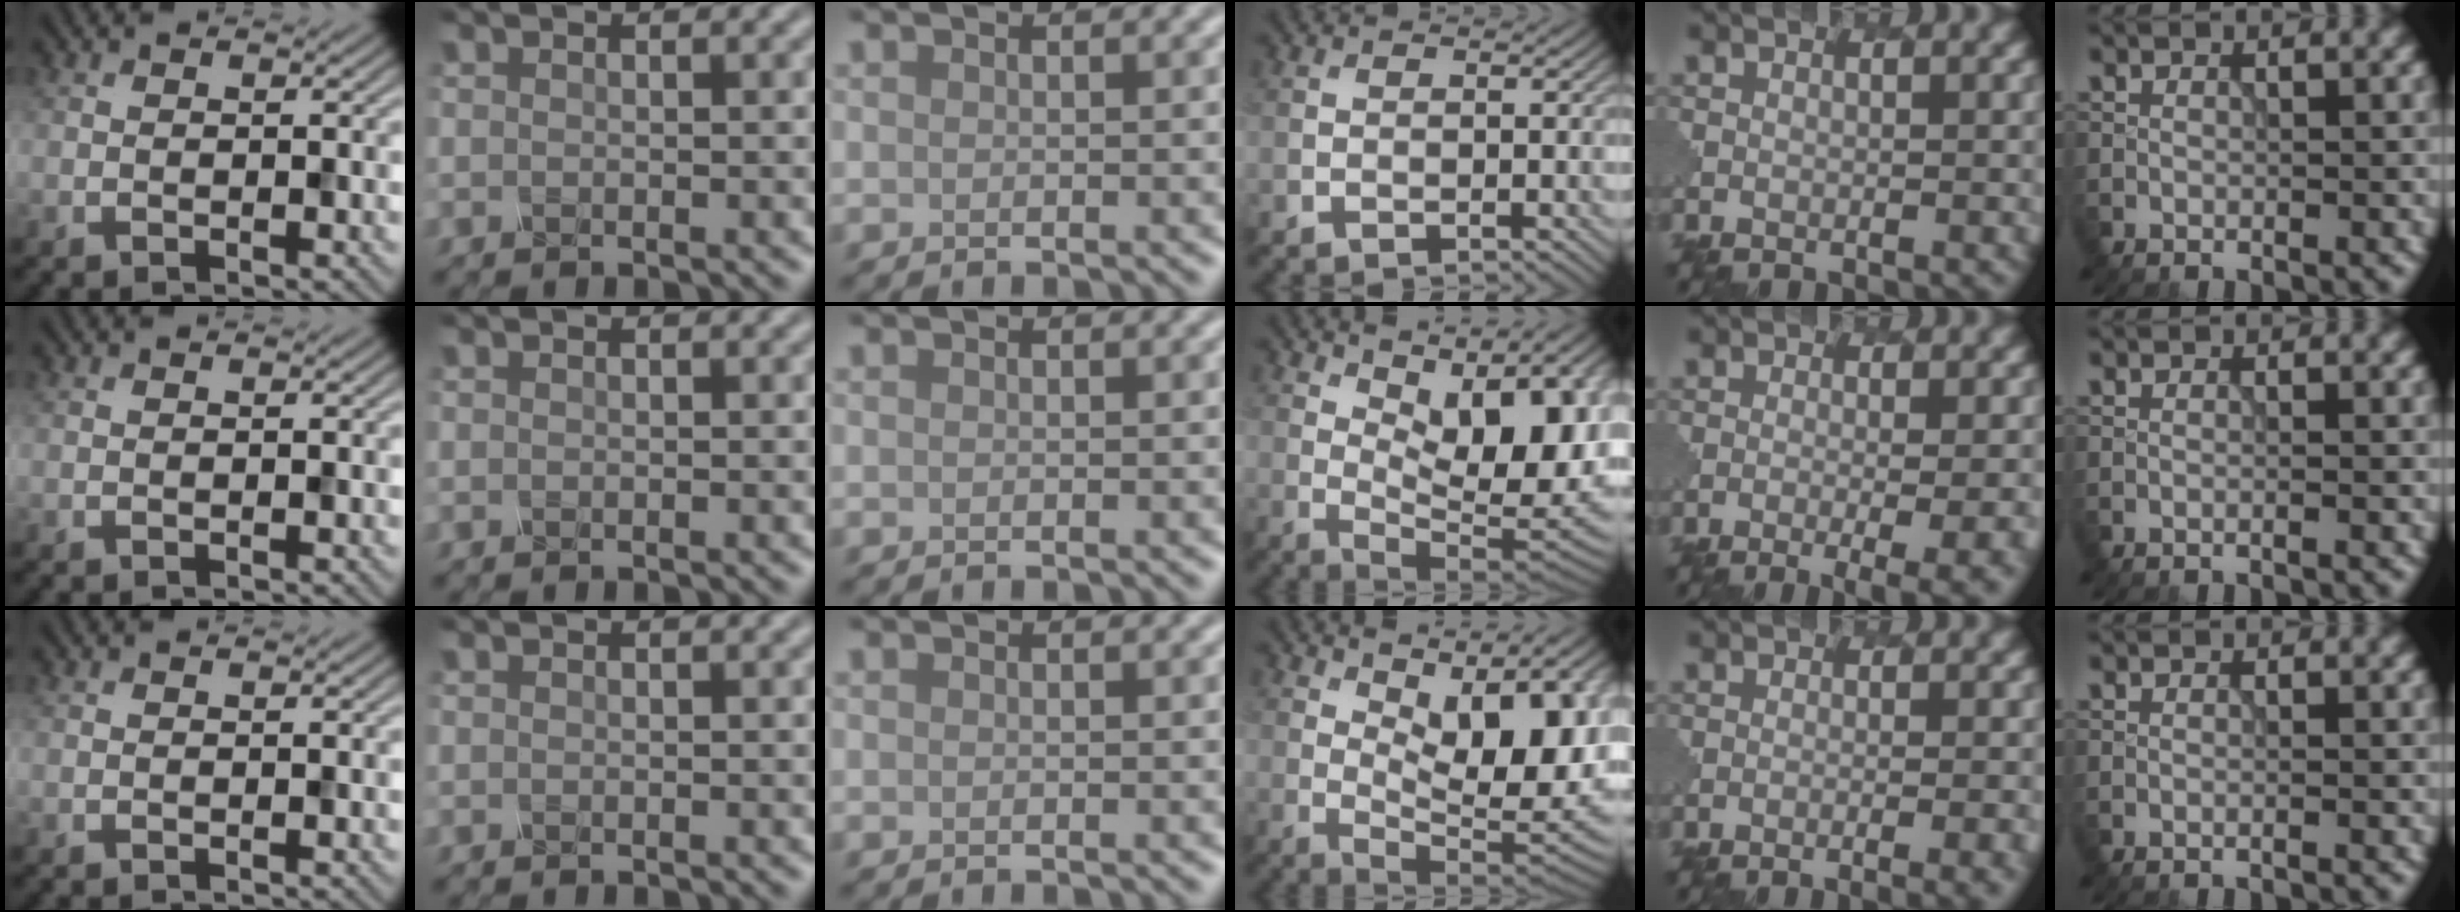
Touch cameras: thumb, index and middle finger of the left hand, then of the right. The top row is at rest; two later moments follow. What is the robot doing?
{"motion": "shake", "object": "salt shaker"}